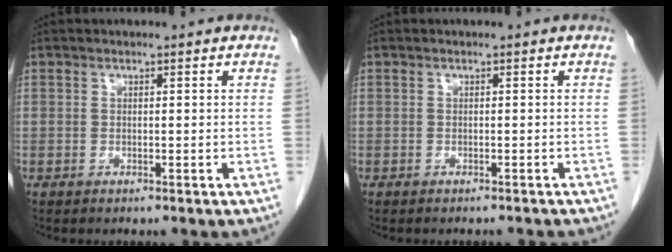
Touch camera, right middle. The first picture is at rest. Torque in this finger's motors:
{"motor_torque": [0.05, -0.10, -0.07, 0.00]}